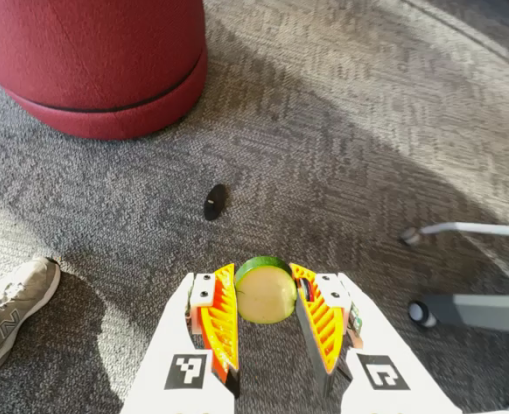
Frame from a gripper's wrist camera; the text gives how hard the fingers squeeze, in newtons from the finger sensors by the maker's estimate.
{"total": 9.5, "left": 9.5, "right": 9.6}